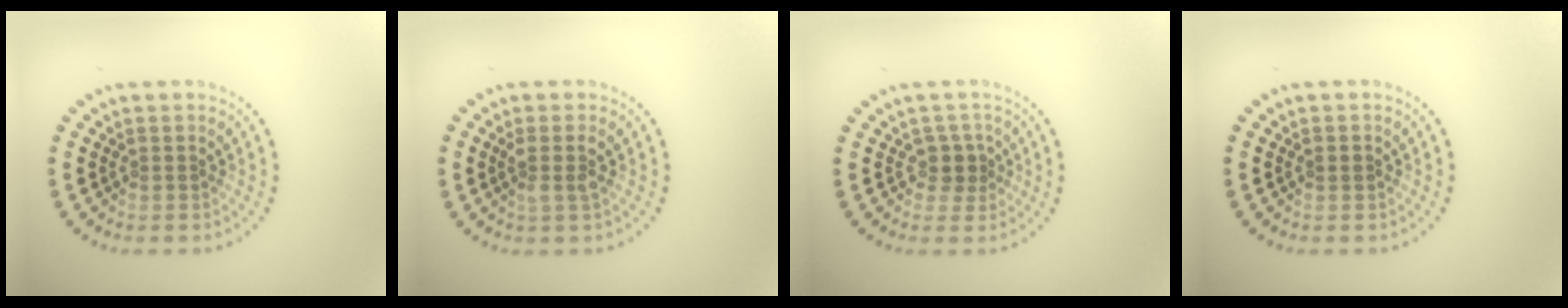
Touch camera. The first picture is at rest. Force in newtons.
{"total": 1.8, "press": 1.5, "slide": 0.9}
{"total": 1.8, "press": 1.4, "slide": 1.1}
{"total": 0.9, "press": 0.9, "slide": 0.3}